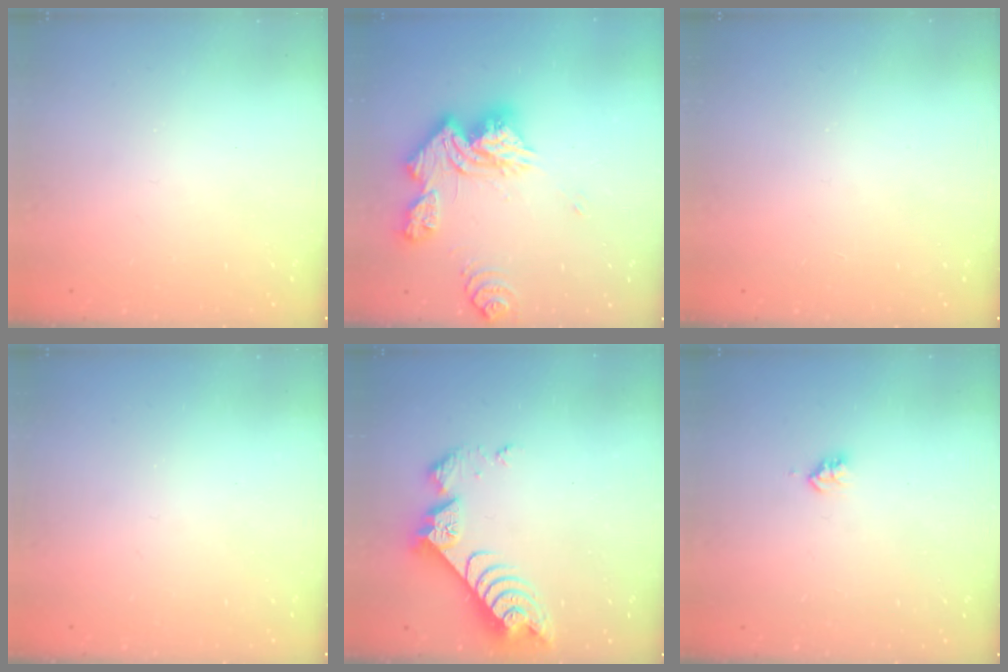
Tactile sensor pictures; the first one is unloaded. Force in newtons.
{"total": 18.7, "press": 18.6, "slide": 1.9}
{"total": 1.7, "press": 1.7, "slide": 0.2}
{"total": 0.0}
{"total": 8.8, "press": 8.8, "slide": 0.8}
{"total": 3.1, "press": 3.1, "slide": 0.4}